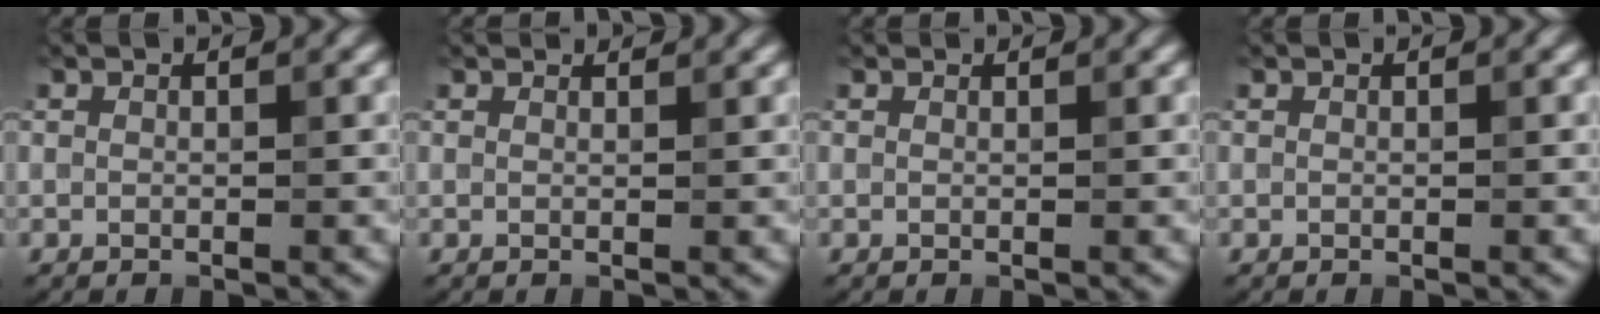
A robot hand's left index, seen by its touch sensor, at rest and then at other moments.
{"total": 2.2, "force": [2.1, 0.3, 0.6], "torque": [-0.018, 0.001, 0.024]}
{"total": 1.1, "force": [1.1, 0.1, 0.2], "torque": [-0.012, -0.003, 0.012]}
{"total": 0.0}